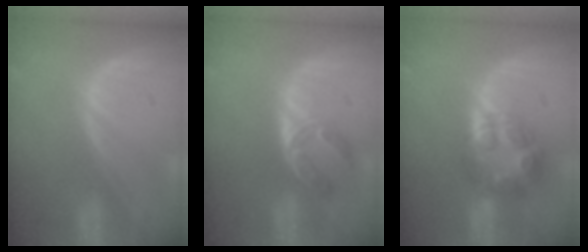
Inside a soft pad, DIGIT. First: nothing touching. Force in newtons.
{"total": 5.7, "press": 4.5, "slide": 3.4}
{"total": 7.8, "press": 6.8, "slide": 3.8}